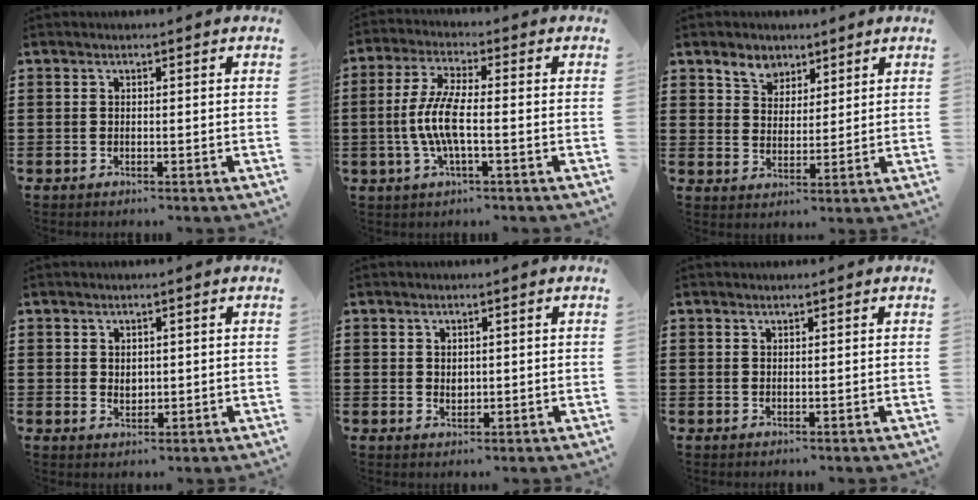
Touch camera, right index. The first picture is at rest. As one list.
[{"total": 7.2, "force": [-1.3, 2.0, 6.8], "torque": [-0.162, -0.013, -0.035]}, {"total": 4.3, "force": [3.1, 2.9, 0.6], "torque": [-0.029, 0.009, 0.059]}, {"total": 1.4, "force": [0.7, 1.1, 0.5], "torque": [-0.012, 0.006, 0.013]}, {"total": 1.2, "force": [0.6, 0.9, 0.4], "torque": [-0.010, 0.006, 0.011]}, {"total": 0.6, "force": [0.5, 0.3, 0.0], "torque": [0.000, 0.002, 0.011]}]